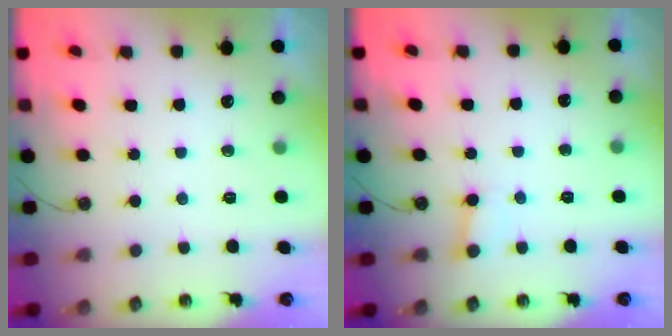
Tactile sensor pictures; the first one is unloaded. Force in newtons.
{"total": 2.5, "press": 2.5, "slide": 0.2}